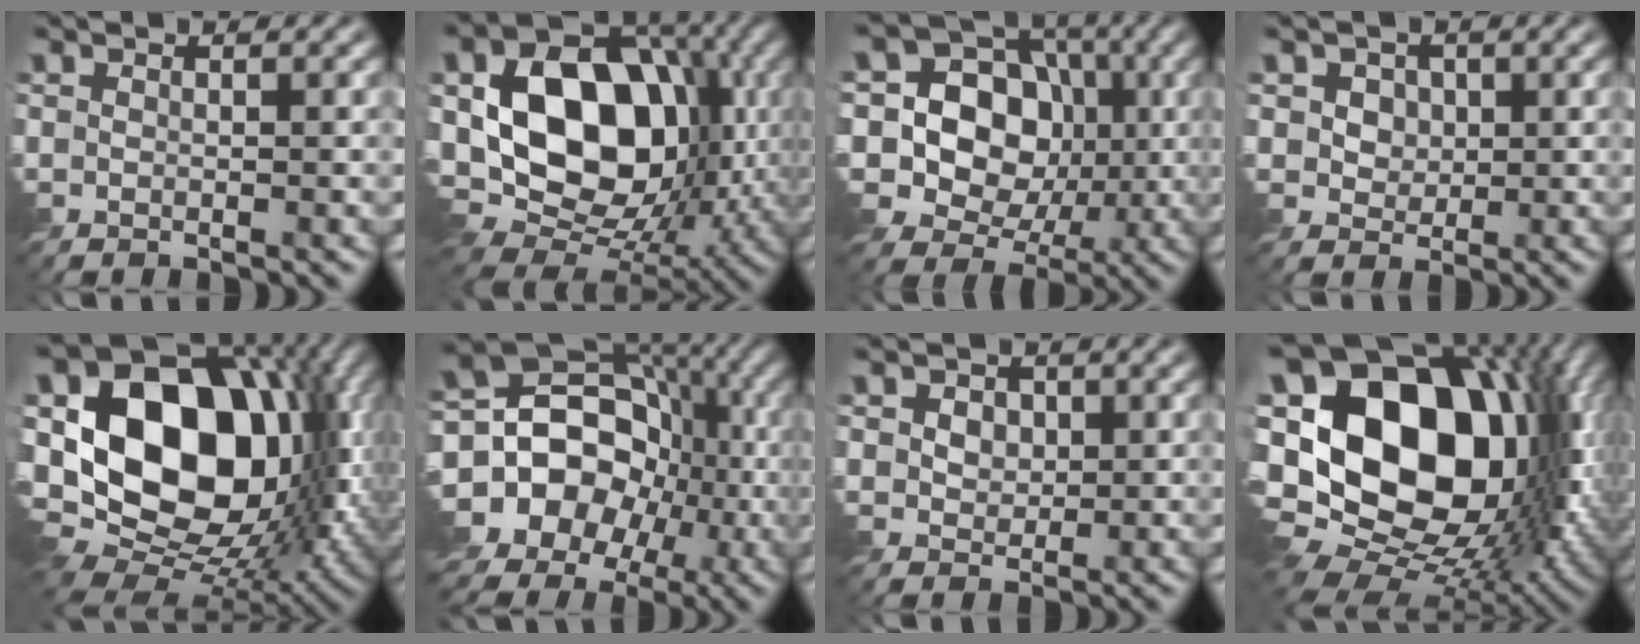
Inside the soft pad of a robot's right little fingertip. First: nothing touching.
{"total": 15.8, "force": [0.6, 11.7, 10.7], "torque": [-0.196, -0.013, 0.012]}
{"total": 12.7, "force": [0.8, 10.9, 6.5], "torque": [-0.137, 0.038, -0.016]}
{"total": 3.1, "force": [1.0, 2.5, 1.3], "torque": [-0.036, -0.003, 0.023]}
{"total": 19.4, "force": [1.4, 13.3, 14.0], "torque": [-0.264, 0.000, 0.045]}
{"total": 16.3, "force": [-4.7, 13.7, 7.4], "torque": [-0.142, 0.012, -0.102]}
{"total": 2.5, "force": [0.7, 2.0, 1.3], "torque": [-0.032, 0.000, 0.012]}
{"total": 21.7, "force": [0.0, 15.1, 15.6], "torque": [-0.321, -0.005, 0.010]}